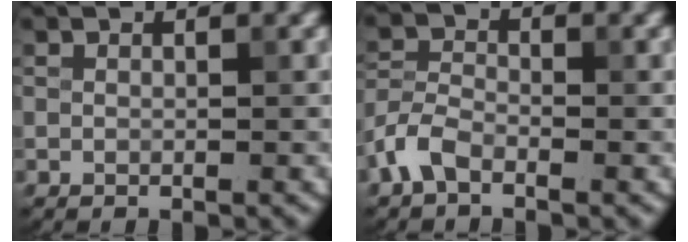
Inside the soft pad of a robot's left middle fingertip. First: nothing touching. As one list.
[{"total": 3.0, "force": [-1.9, 1.5, 1.7], "torque": [-0.038, 0.005, -0.052]}]